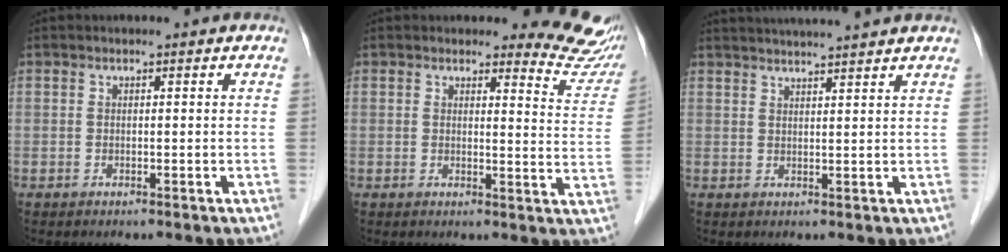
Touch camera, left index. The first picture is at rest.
{"total": 7.8, "force": [7.4, 2.2, 1.2], "torque": [0.012, -0.048, 0.054]}
{"total": 11.0, "force": [10.1, -0.4, 4.3], "torque": [-0.072, 0.028, 0.135]}